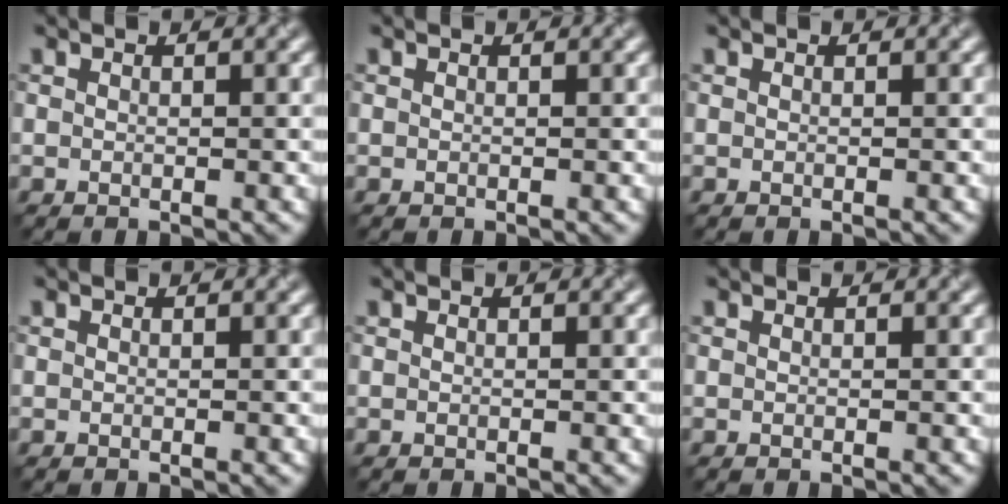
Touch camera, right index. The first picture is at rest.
{"total": 0.0}
{"total": 0.0}
{"total": 0.0}
{"total": 0.0}
{"total": 0.0}